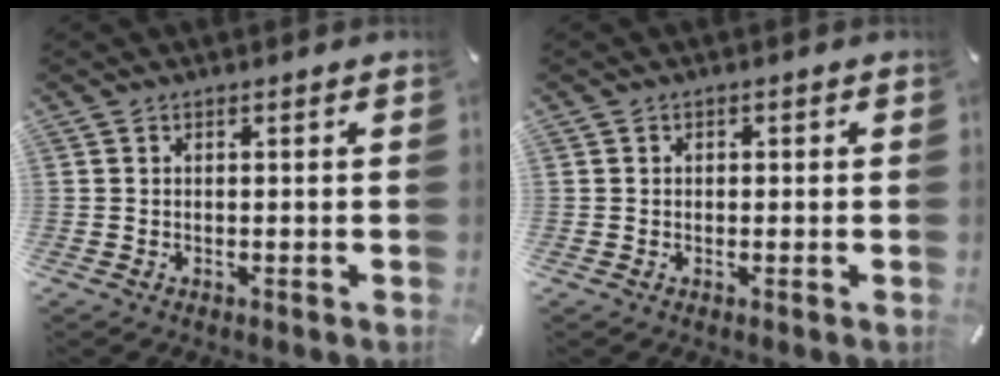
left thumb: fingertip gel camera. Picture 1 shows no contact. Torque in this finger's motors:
{"motor_torque": [-0.06, -0.46, -0.22, 0.11, -0.05]}